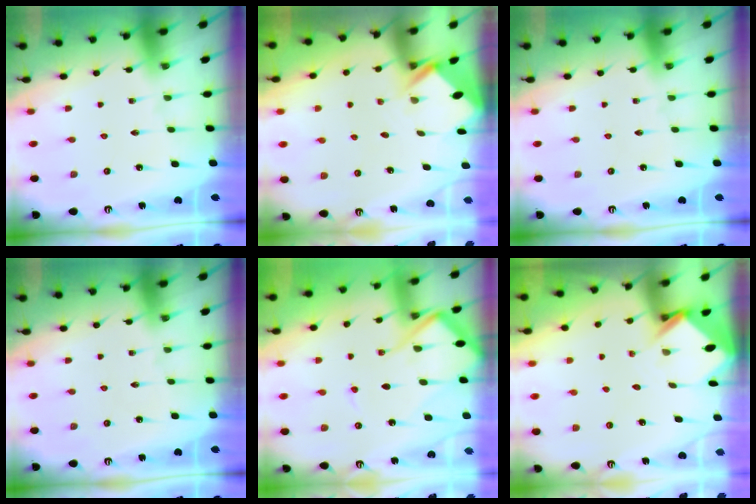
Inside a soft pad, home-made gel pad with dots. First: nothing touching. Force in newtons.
{"total": 2.0, "press": 2.0, "slide": 0.2}
{"total": 0.0}
{"total": 0.0}
{"total": 11.0, "press": 10.9, "slide": 1.5}
{"total": 3.5, "press": 3.5, "slide": 0.3}